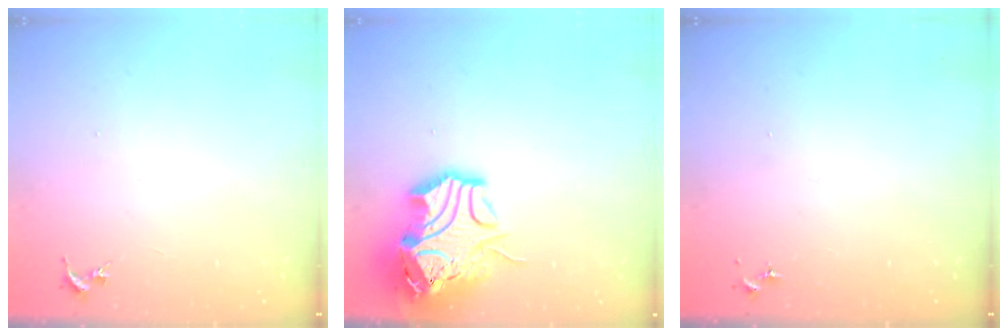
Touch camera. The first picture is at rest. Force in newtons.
{"total": 18.6, "press": 18.4, "slide": 2.7}
{"total": 0.0}